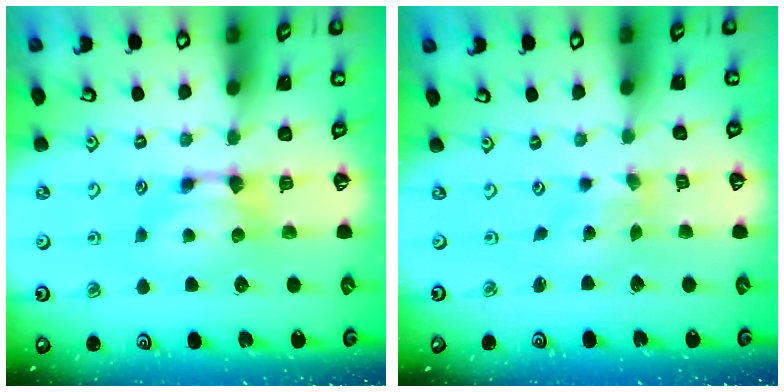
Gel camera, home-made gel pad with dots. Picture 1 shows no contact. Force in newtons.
{"total": 2.6, "press": 2.4, "slide": 0.9}